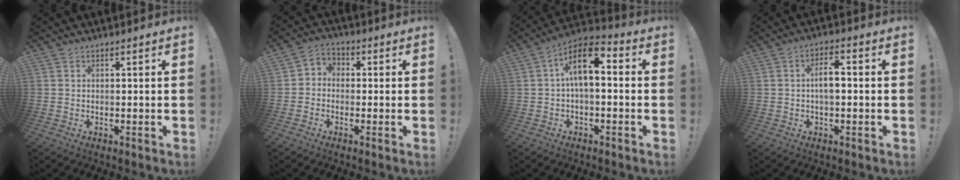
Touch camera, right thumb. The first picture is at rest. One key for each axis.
{"total": 4.2, "fx": -2.3, "fy": 3.2, "fz": 1.3, "tx": -0.032, "ty": 0.018, "tz": -0.042}
{"total": 11.3, "fx": 1.6, "fy": 5.4, "fz": 9.8, "tx": -0.161, "ty": 0.005, "tz": 0.028}
{"total": 5.8, "fx": -0.3, "fy": 2.4, "fz": 5.3, "tx": -0.098, "ty": 0.008, "tz": -0.009}